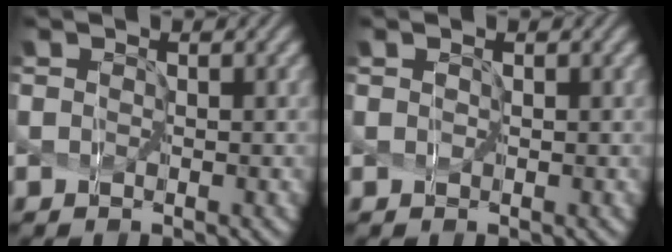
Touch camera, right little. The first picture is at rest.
{"total": 0.0}